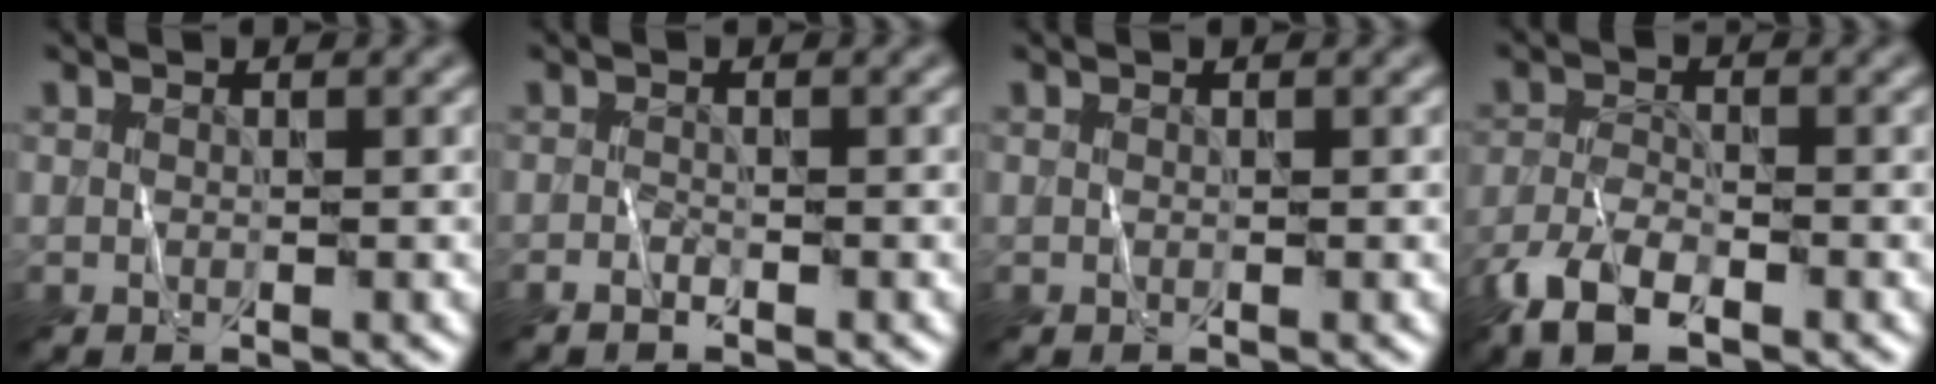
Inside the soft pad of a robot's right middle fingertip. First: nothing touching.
{"total": 0.9, "force": [-0.7, 0.3, 0.6], "torque": [-0.011, -0.001, -0.014]}
{"total": 0.0}
{"total": 5.9, "force": [-3.9, 2.4, 3.7], "torque": [-0.075, -0.010, -0.080]}